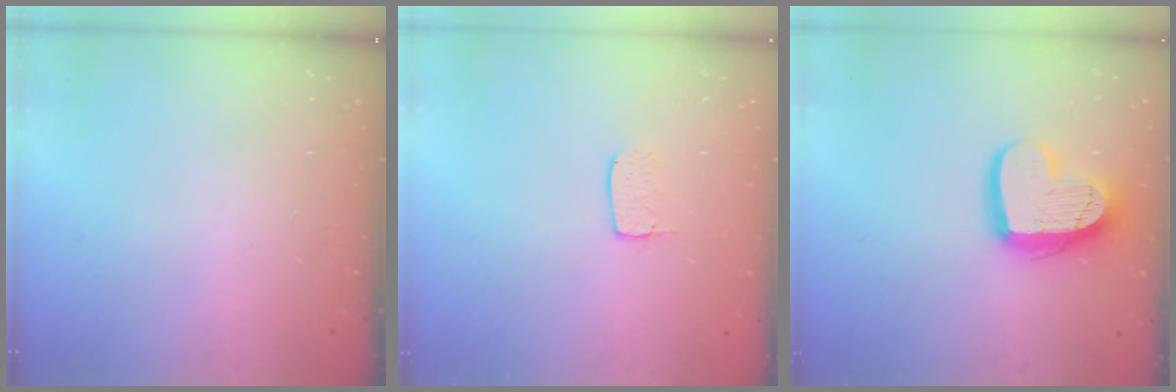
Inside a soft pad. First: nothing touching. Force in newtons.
{"total": 4.4, "press": 4.4, "slide": 0.3}
{"total": 16.3, "press": 16.3, "slide": 1.3}